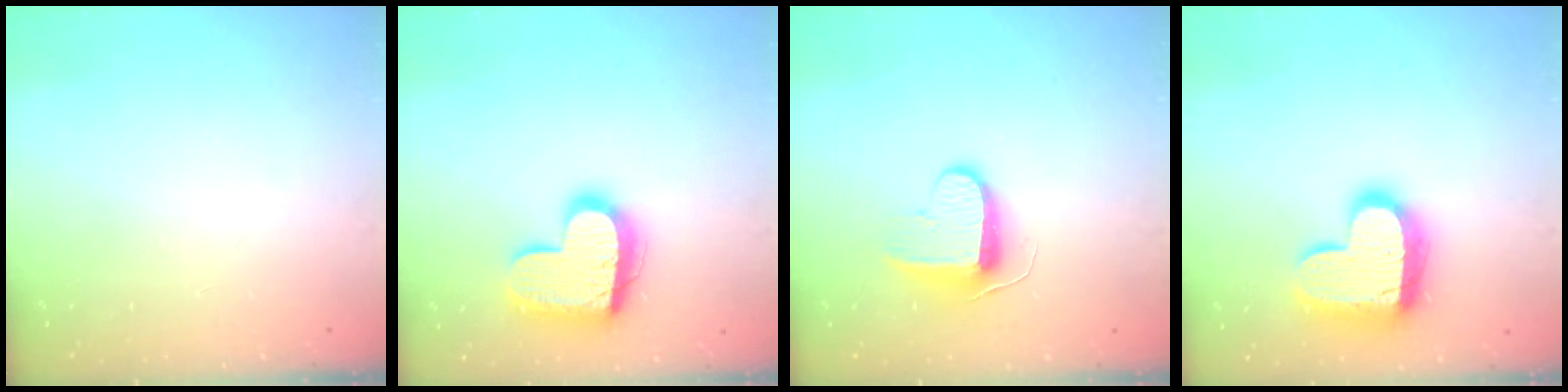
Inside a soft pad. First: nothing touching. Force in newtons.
{"total": 17.3, "press": 17.3, "slide": 1.2}
{"total": 9.5, "press": 9.5, "slide": 0.8}
{"total": 17.1, "press": 17.0, "slide": 1.2}